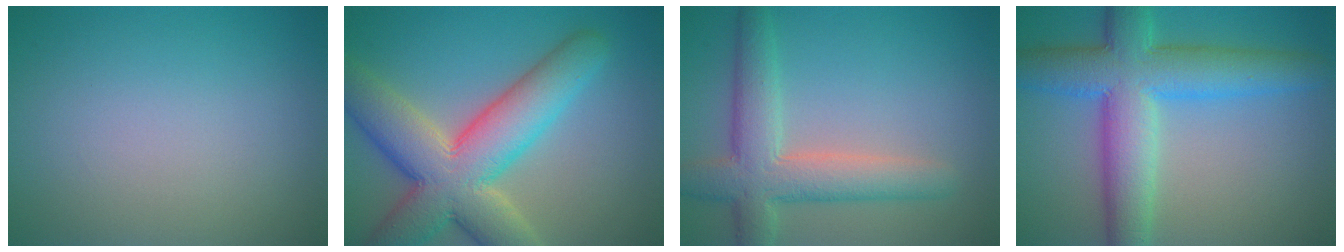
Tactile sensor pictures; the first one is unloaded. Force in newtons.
{"total": 11.0, "press": 10.9, "slide": 0.6}
{"total": 6.0, "press": 6.0, "slide": 0.5}
{"total": 9.1, "press": 9.1, "slide": 0.2}